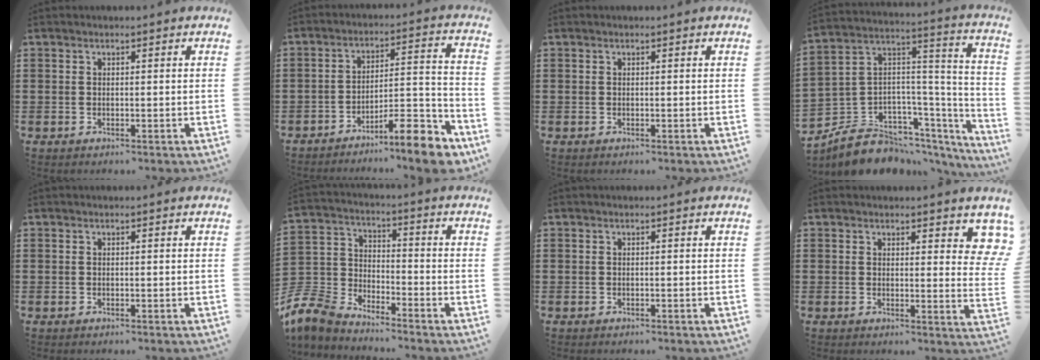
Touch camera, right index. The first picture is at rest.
{"total": 10.4, "force": [-8.1, 2.0, 6.2], "torque": [-0.076, 0.025, -0.149]}
{"total": 0.0}
{"total": 7.7, "force": [-6.1, 4.5, 1.2], "torque": [-0.038, -0.002, -0.112]}
{"total": 0.0}
{"total": 7.6, "force": [-7.0, 2.4, 1.6], "torque": [-0.071, 0.001, -0.151]}
{"total": 0.0}
{"total": 3.4, "force": [2.8, 1.1, 1.6], "torque": [-0.018, -0.006, 0.048]}